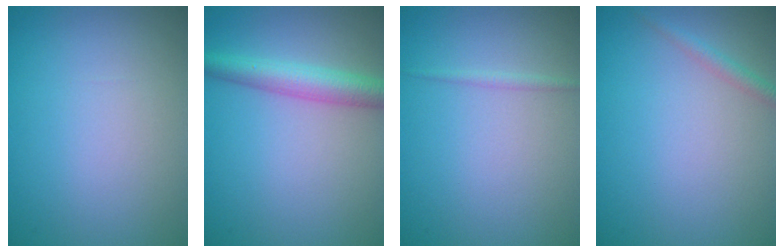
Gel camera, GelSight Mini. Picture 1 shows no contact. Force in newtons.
{"total": 4.0, "press": 4.0, "slide": 0.1}
{"total": 0.7, "press": 0.7, "slide": 0.1}
{"total": 1.2, "press": 1.2, "slide": 0.1}